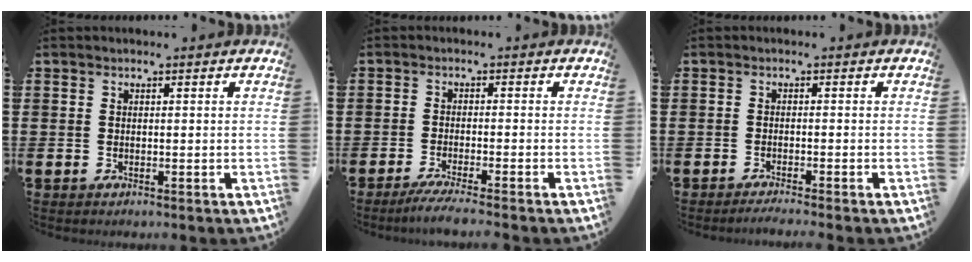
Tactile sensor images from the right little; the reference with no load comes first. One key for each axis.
{"total": 2.7, "fx": -2.0, "fy": -0.2, "fz": 1.7, "tx": -0.026, "ty": -0.004, "tz": -0.037}
{"total": 1.1, "fx": -0.9, "fy": -0.2, "fz": 0.5, "tx": -0.007, "ty": -0.002, "tz": -0.018}